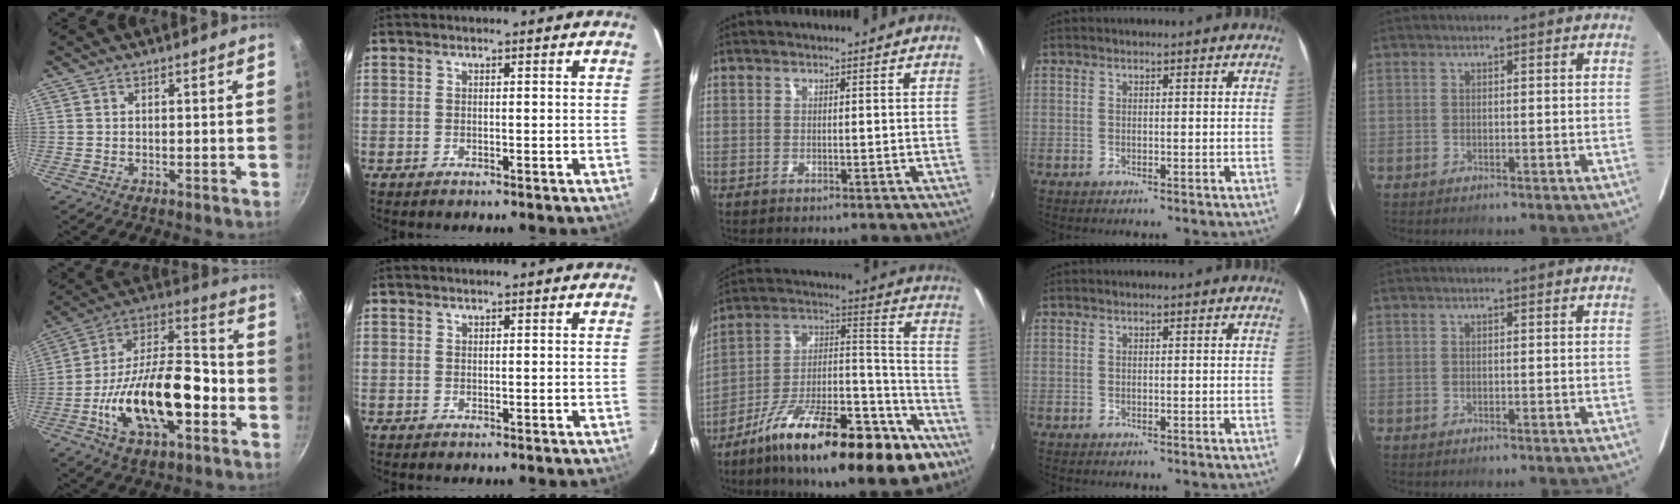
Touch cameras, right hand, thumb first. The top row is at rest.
{"thumb": {"total": 22.8, "force": [-6.6, 11.0, 18.8], "torque": [-0.302, 0.049, -0.119]}, "middle": {"total": 26.7, "force": [-16.3, 8.6, 19.3], "torque": [-0.292, -0.008, -0.259]}}